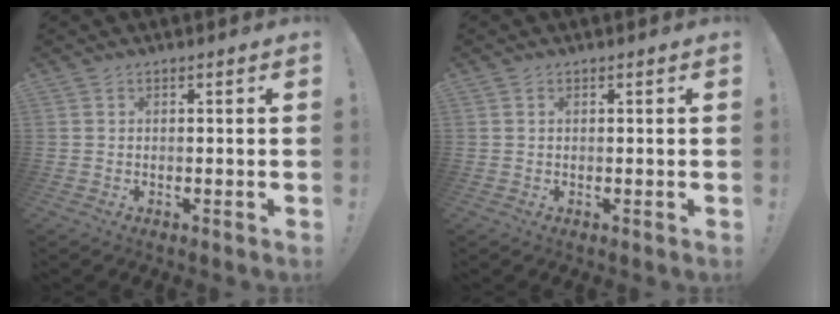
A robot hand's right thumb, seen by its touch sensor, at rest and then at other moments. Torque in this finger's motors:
{"motor_torque": [0.07, -0.05, 0.05, -0.04, 0.09]}